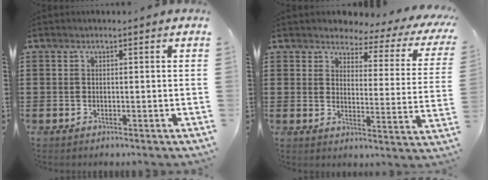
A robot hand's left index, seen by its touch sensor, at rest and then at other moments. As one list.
[{"total": 3.1, "force": [2.6, 1.2, 1.2], "torque": [-0.037, -0.020, 0.035]}]